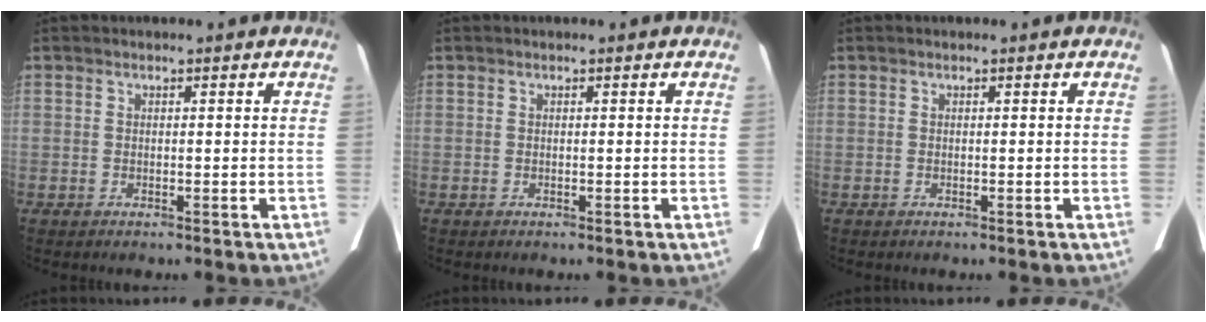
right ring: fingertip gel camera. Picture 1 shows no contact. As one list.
[{"total": 0.0}, {"total": 0.0}]